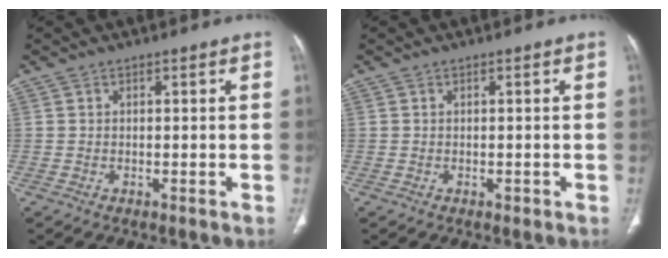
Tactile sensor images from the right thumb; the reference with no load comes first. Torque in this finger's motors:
{"motor_torque": [-0.23, 0.30, -0.11, -0.04, 0.02]}